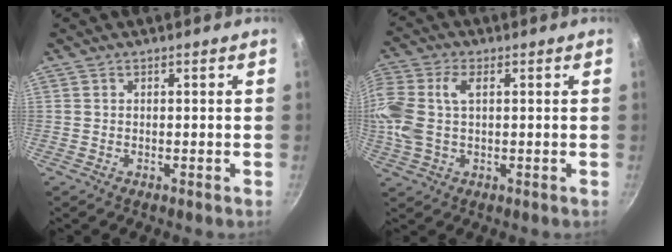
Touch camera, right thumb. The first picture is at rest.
{"total": 12.5, "force": [1.6, 7.4, 9.9], "torque": [-0.267, 0.021, 0.035]}